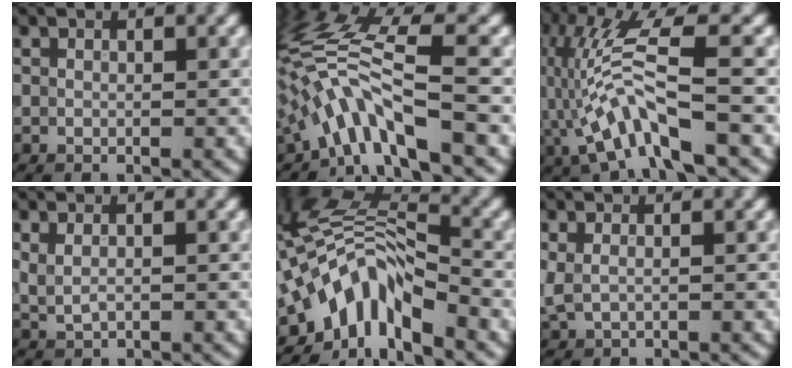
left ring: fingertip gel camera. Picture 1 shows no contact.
{"total": 7.8, "force": [-3.1, 1.9, 6.9], "torque": [-0.131, 0.017, -0.069]}
{"total": 9.1, "force": [-2.2, 2.5, 8.4], "torque": [-0.186, 0.009, -0.047]}
{"total": 1.4, "force": [0.6, 0.7, 1.0], "torque": [-0.020, -0.008, 0.015]}
{"total": 7.0, "force": [-3.7, 3.1, 5.0], "torque": [-0.070, 0.008, -0.080]}
{"total": 1.2, "force": [0.5, 0.6, 0.9], "torque": [-0.021, -0.003, 0.011]}